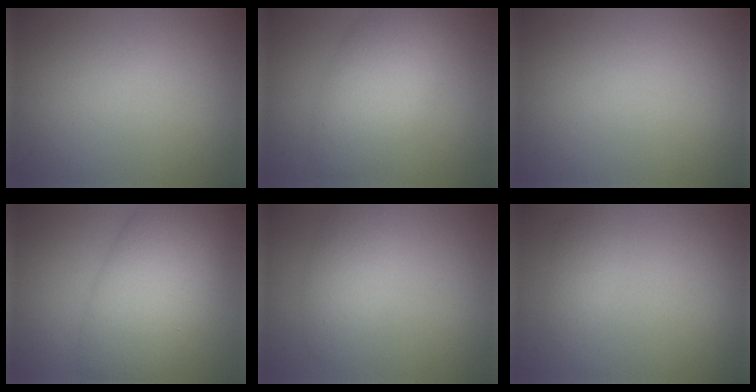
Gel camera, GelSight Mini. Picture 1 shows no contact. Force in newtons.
{"total": 5.7, "press": 5.7, "slide": 0.1}
{"total": 0.0}
{"total": 8.5, "press": 8.5, "slide": 0.3}
{"total": 2.9, "press": 2.9, "slide": 0.1}
{"total": 1.3, "press": 1.3, "slide": 0.1}